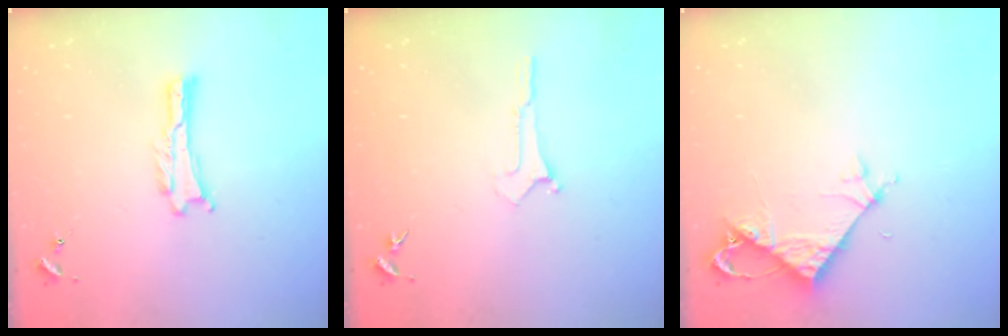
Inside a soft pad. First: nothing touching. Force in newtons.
{"total": 0.0}
{"total": 5.1, "press": 5.0, "slide": 0.4}